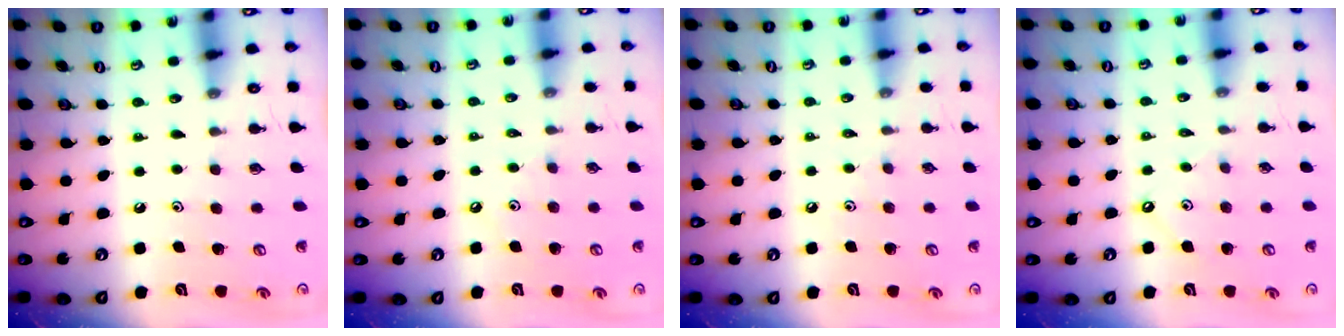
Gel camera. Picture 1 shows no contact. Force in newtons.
{"total": 2.8, "press": 2.7, "slide": 0.6}
{"total": 2.4, "press": 2.3, "slide": 0.5}
{"total": 2.6, "press": 2.6, "slide": 0.4}